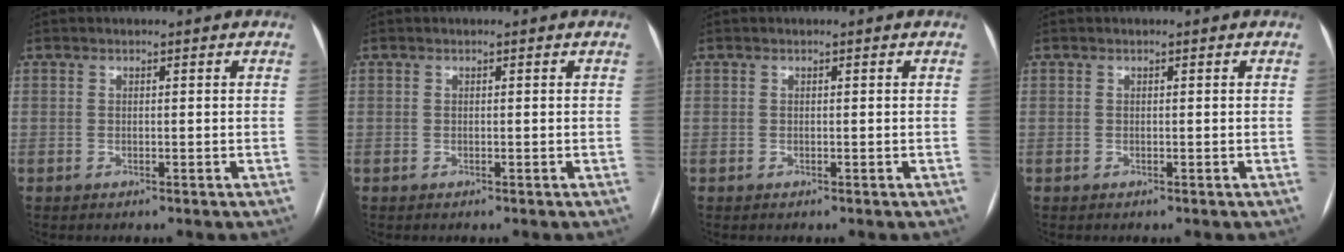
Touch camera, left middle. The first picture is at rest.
{"total": 0.0}
{"total": 0.0}
{"total": 0.0}